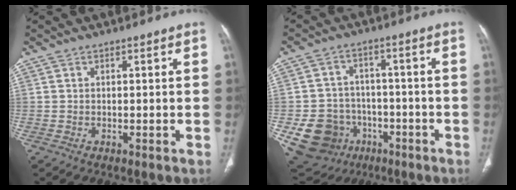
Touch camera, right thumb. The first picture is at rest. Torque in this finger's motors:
{"motor_torque": [2.58, 2.43, 0.52, -0.63, 0.05]}